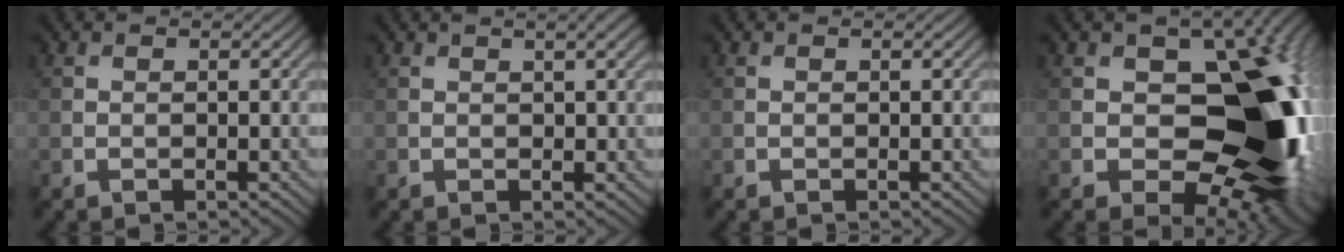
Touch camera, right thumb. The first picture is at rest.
{"total": 2.1, "force": [1.3, 0.7, 1.5], "torque": [-0.025, 0.003, 0.025]}
{"total": 0.0}
{"total": 17.9, "force": [-1.1, 11.8, 13.4], "torque": [-0.129, -0.008, -0.007]}